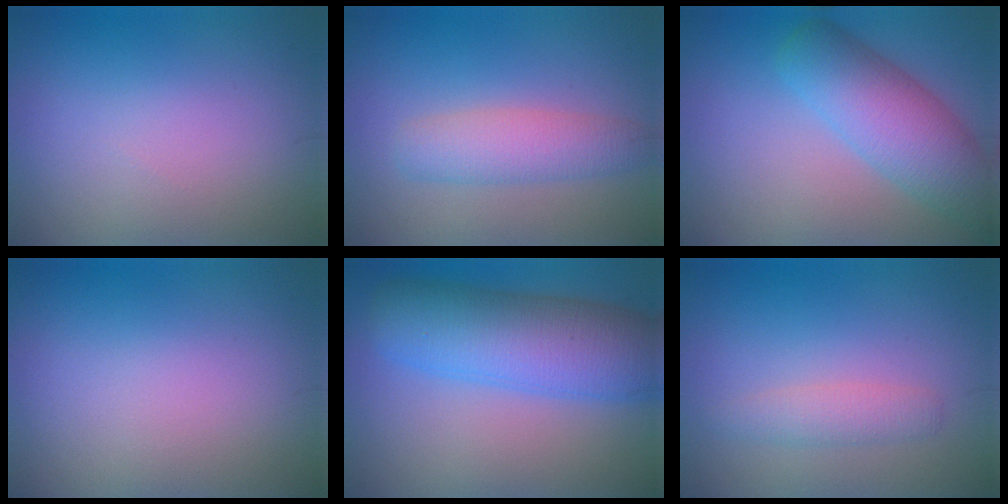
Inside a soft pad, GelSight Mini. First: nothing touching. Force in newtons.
{"total": 3.5, "press": 3.5, "slide": 0.2}
{"total": 6.9, "press": 6.9, "slide": 0.3}
{"total": 0.0}
{"total": 9.6, "press": 9.6, "slide": 0.4}
{"total": 1.9, "press": 1.9, "slide": 0.1}